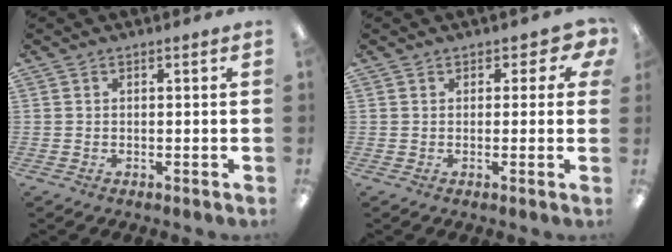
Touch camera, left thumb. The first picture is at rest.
{"total": 3.2, "force": [1.3, 2.3, 1.7], "torque": [-0.018, 0.000, 0.021]}